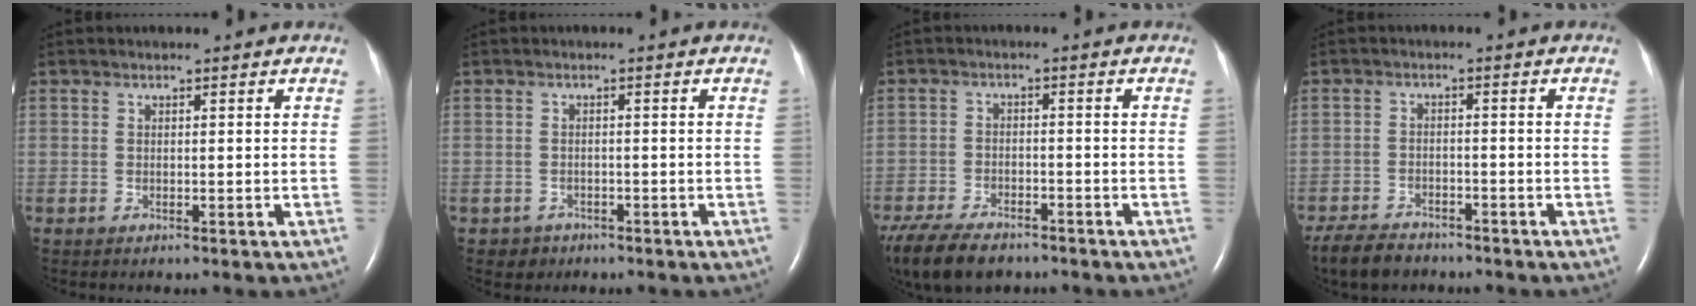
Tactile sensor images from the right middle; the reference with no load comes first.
{"total": 1.9, "force": [-1.2, 1.5, -0.2], "torque": [-0.003, 0.008, -0.017]}
{"total": 12.0, "force": [-9.0, 5.1, 6.1], "torque": [-0.129, -0.017, -0.145]}
{"total": 6.0, "force": [-5.1, 2.3, 2.0], "torque": [-0.041, -0.011, -0.090]}